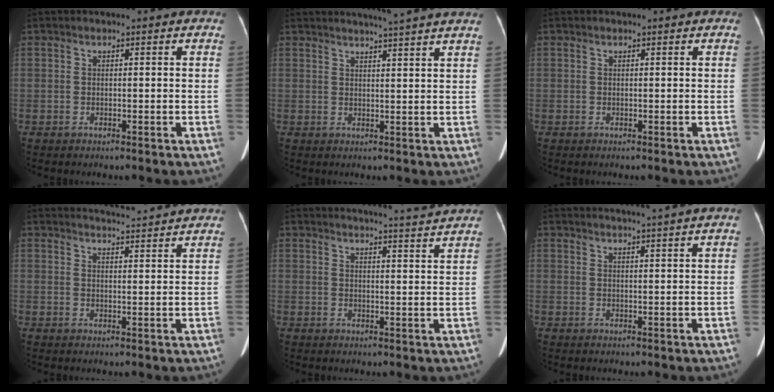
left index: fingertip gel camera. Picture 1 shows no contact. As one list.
[{"total": 8.1, "force": [7.2, -1.2, 3.5], "torque": [-0.048, 0.007, 0.079]}, {"total": 0.0}, {"total": 7.9, "force": [7.7, -0.4, 1.6], "torque": [-0.032, 0.011, 0.091]}, {"total": 9.4, "force": [9.0, -1.8, 2.2], "torque": [-0.038, -0.022, 0.103]}, {"total": 7.4, "force": [6.6, -1.5, 3.0], "torque": [-0.037, 0.009, 0.075]}]